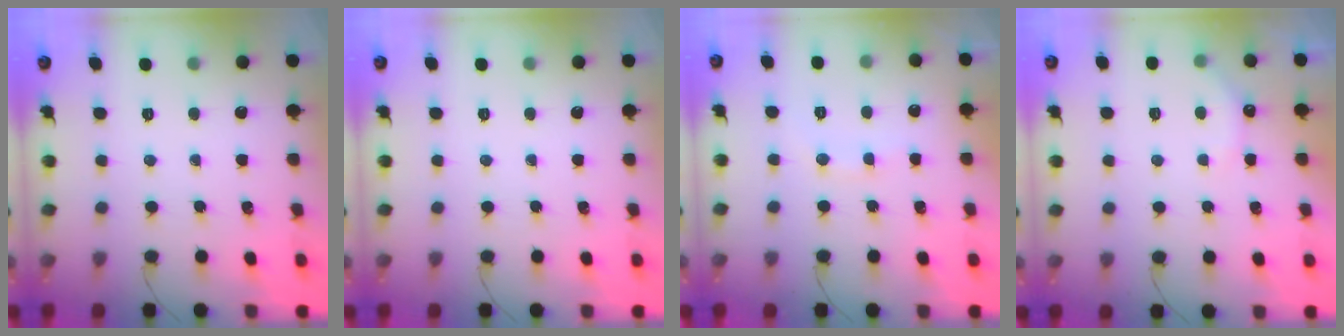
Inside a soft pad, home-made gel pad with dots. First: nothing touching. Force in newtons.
{"total": 0.0}
{"total": 7.0, "press": 6.9, "slide": 1.4}
{"total": 5.3, "press": 5.2, "slide": 1.1}